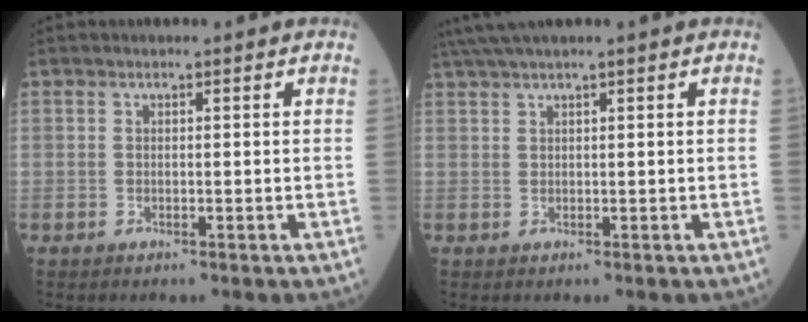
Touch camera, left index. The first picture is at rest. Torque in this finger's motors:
{"motor_torque": [0.40, -0.53, 0.22, 0.10]}